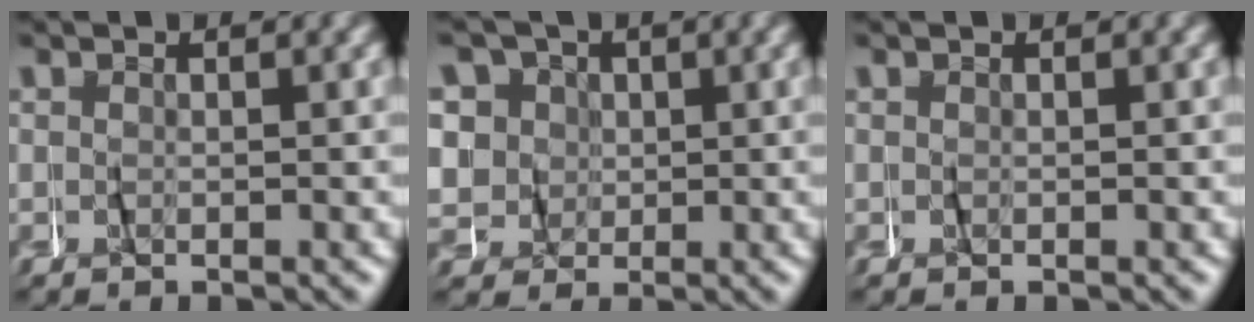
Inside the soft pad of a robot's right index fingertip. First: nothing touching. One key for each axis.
{"total": 11.6, "fx": 1.5, "fy": 10.7, "fz": 4.3, "tx": -0.123, "ty": -0.013, "tz": 0.018}
{"total": 0.0}